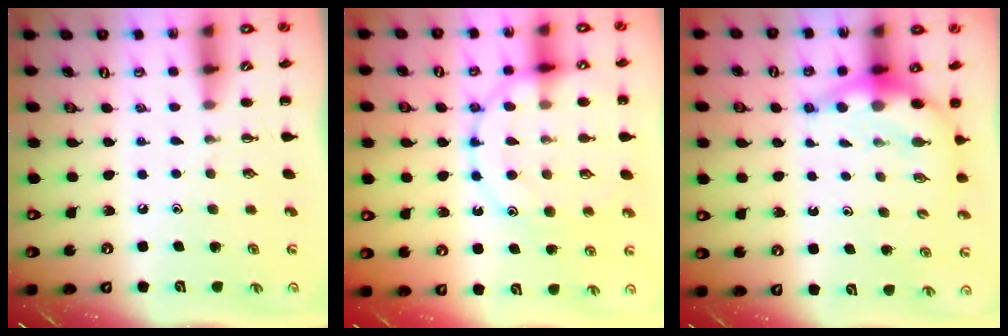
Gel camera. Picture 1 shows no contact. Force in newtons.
{"total": 15.9, "press": 15.8, "slide": 1.6}
{"total": 7.4, "press": 7.3, "slide": 1.4}